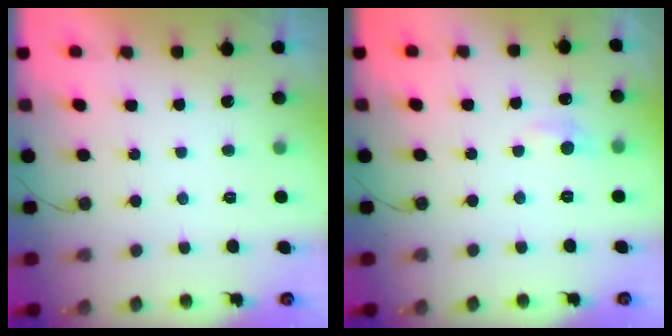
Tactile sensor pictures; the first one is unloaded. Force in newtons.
{"total": 5.6, "press": 5.5, "slide": 0.8}